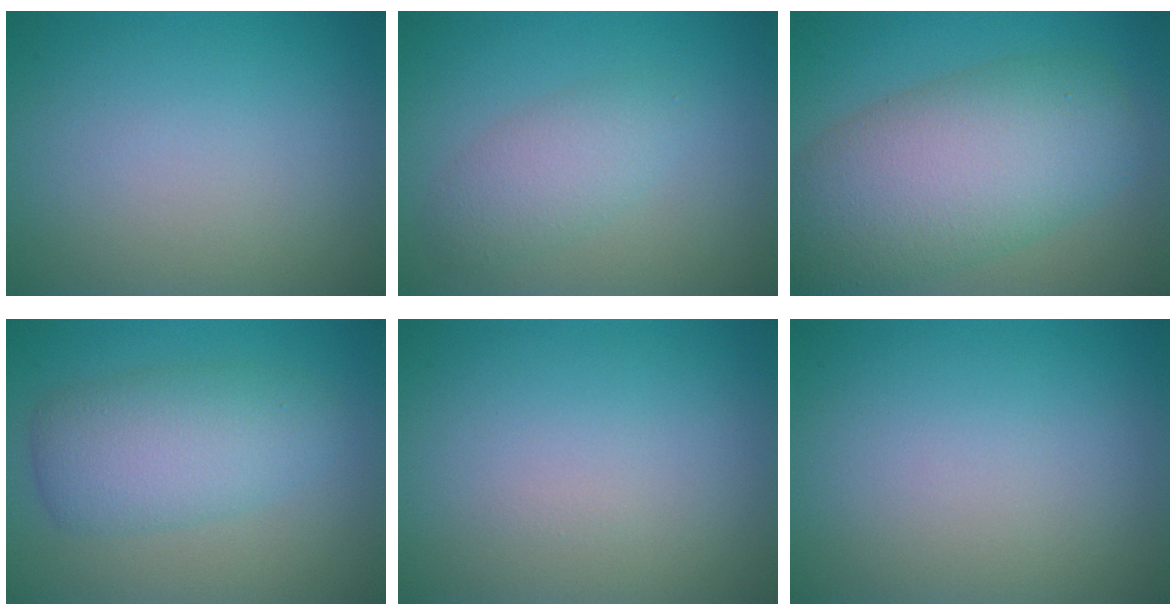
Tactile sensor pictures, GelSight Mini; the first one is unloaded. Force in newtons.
{"total": 2.9, "press": 2.9, "slide": 0.0}
{"total": 10.0, "press": 10.0, "slide": 0.8}
{"total": 5.0, "press": 5.0, "slide": 0.2}
{"total": 0.0}
{"total": 0.0}